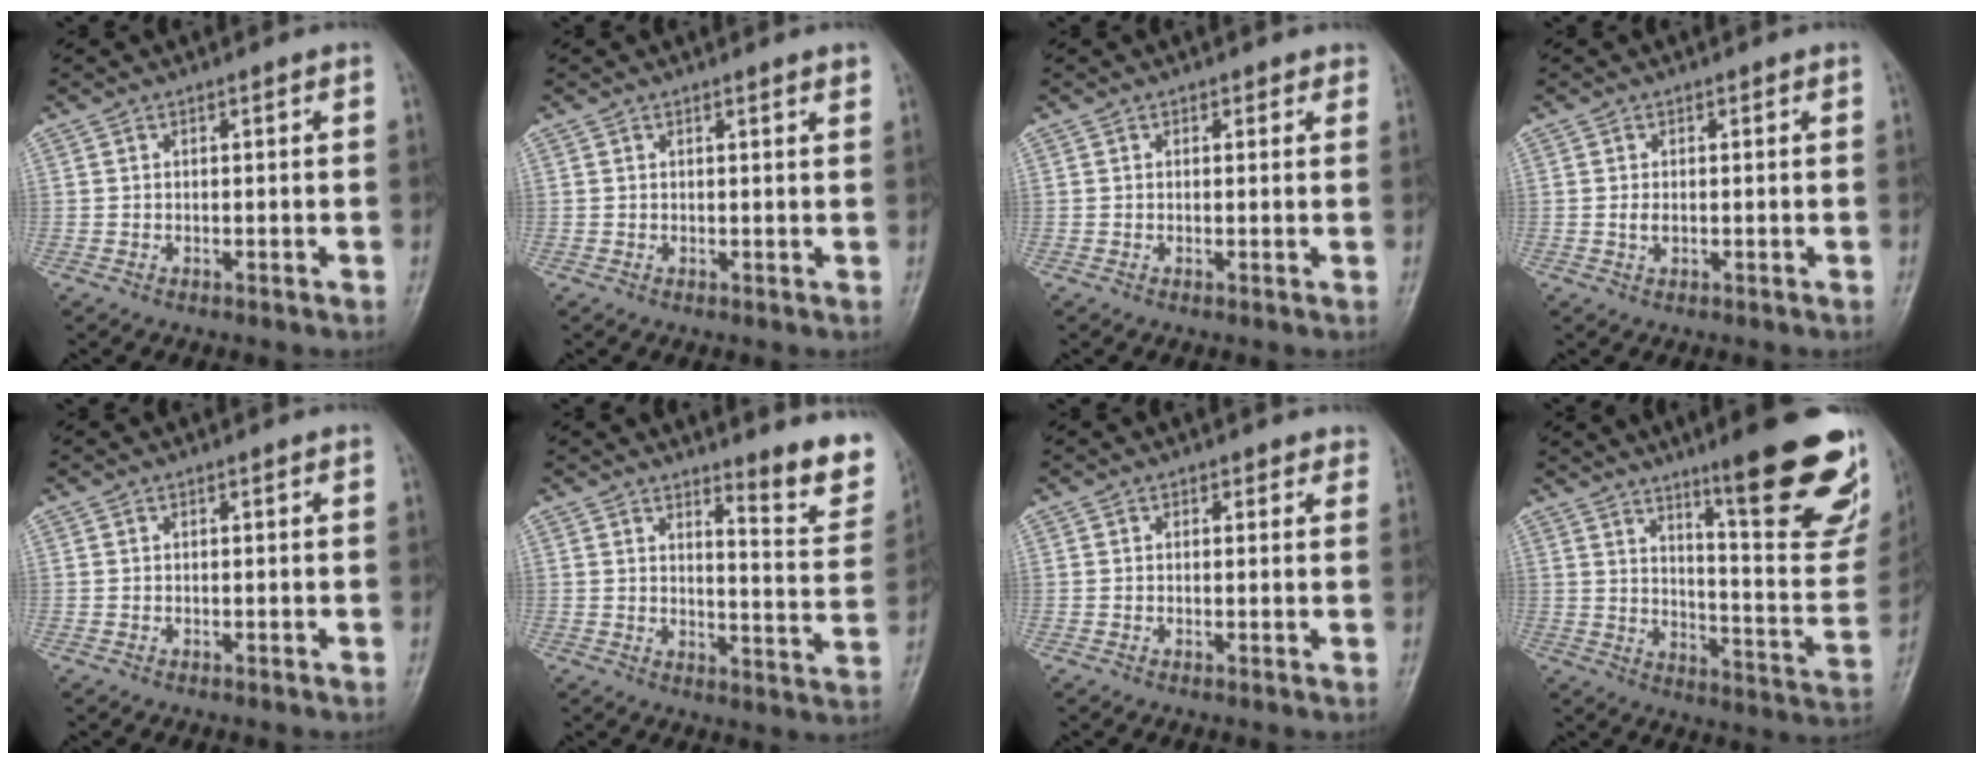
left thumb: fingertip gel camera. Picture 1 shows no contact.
{"total": 1.4, "force": [1.1, 0.0, 0.9], "torque": [-0.008, -0.004, 0.012]}
{"total": 1.4, "force": [0.9, 1.0, 0.4], "torque": [0.016, -0.004, 0.005]}
{"total": 1.3, "force": [0.0, 0.8, 1.0], "torque": [-0.020, -0.002, -0.001]}
{"total": 0.0}
{"total": 10.3, "force": [7.5, 2.0, 6.7], "torque": [-0.056, -0.064, 0.098]}
{"total": 1.7, "force": [1.1, 1.1, 0.4], "torque": [0.020, -0.004, 0.007]}
{"total": 24.2, "force": [14.8, 4.5, 18.6], "torque": [-0.214, -0.086, 0.212]}